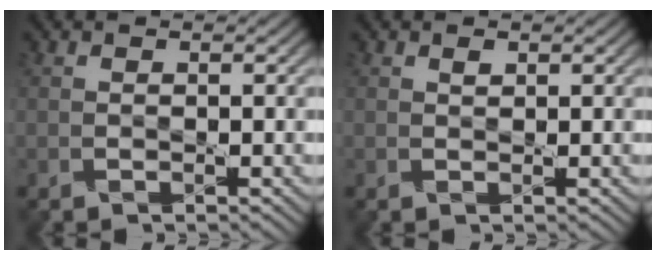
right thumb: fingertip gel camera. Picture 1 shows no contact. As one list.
[{"total": 0.6, "force": [0.5, 0.1, 0.2], "torque": [-0.005, -0.001, 0.012]}]